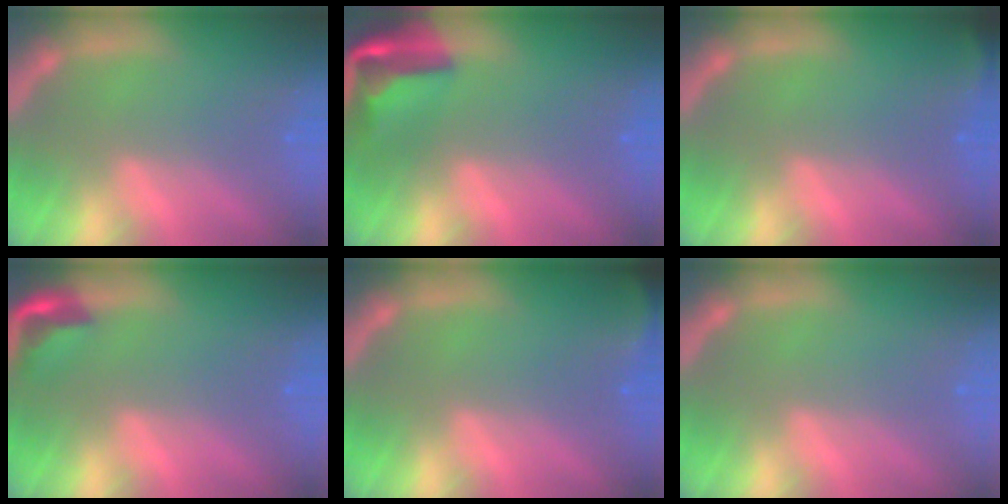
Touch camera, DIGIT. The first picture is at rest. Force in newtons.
{"total": 6.4}
{"total": 1.9}
{"total": 2.9}
{"total": 3.5}
{"total": 0.0}